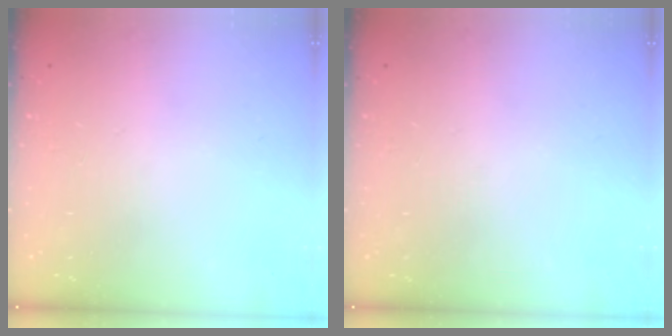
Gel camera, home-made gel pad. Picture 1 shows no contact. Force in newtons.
{"total": 0.0}